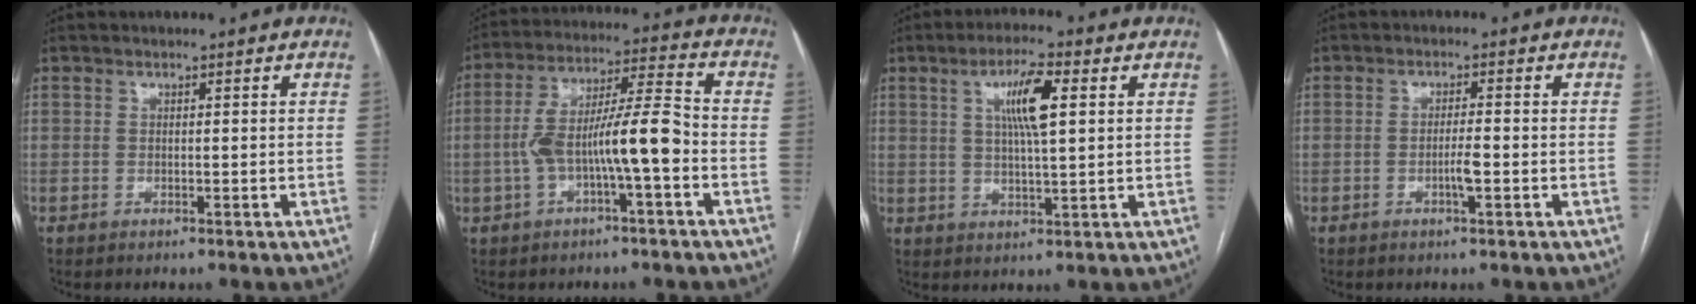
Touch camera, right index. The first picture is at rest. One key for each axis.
{"total": 11.3, "fx": -2.9, "fy": 1.2, "fz": 10.9, "tx": -0.204, "ty": 0.032, "tz": -0.049}
{"total": 7.5, "fx": 2.4, "fy": 0.9, "fz": 7.1, "tx": -0.130, "ty": 0.007, "tz": 0.042}
{"total": 2.8, "fx": -1.0, "fy": 0.1, "fz": 2.6, "tx": -0.048, "ty": -0.001, "tz": -0.018}